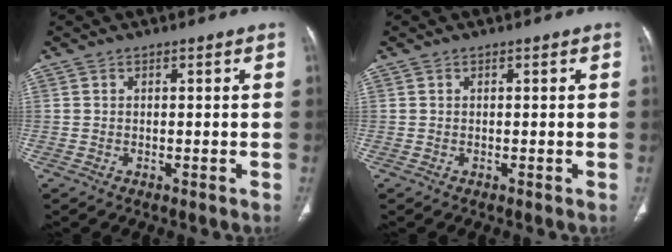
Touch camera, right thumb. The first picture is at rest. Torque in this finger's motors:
{"motor_torque": [-0.13, 0.19, -0.10, 0.10, 0.00]}